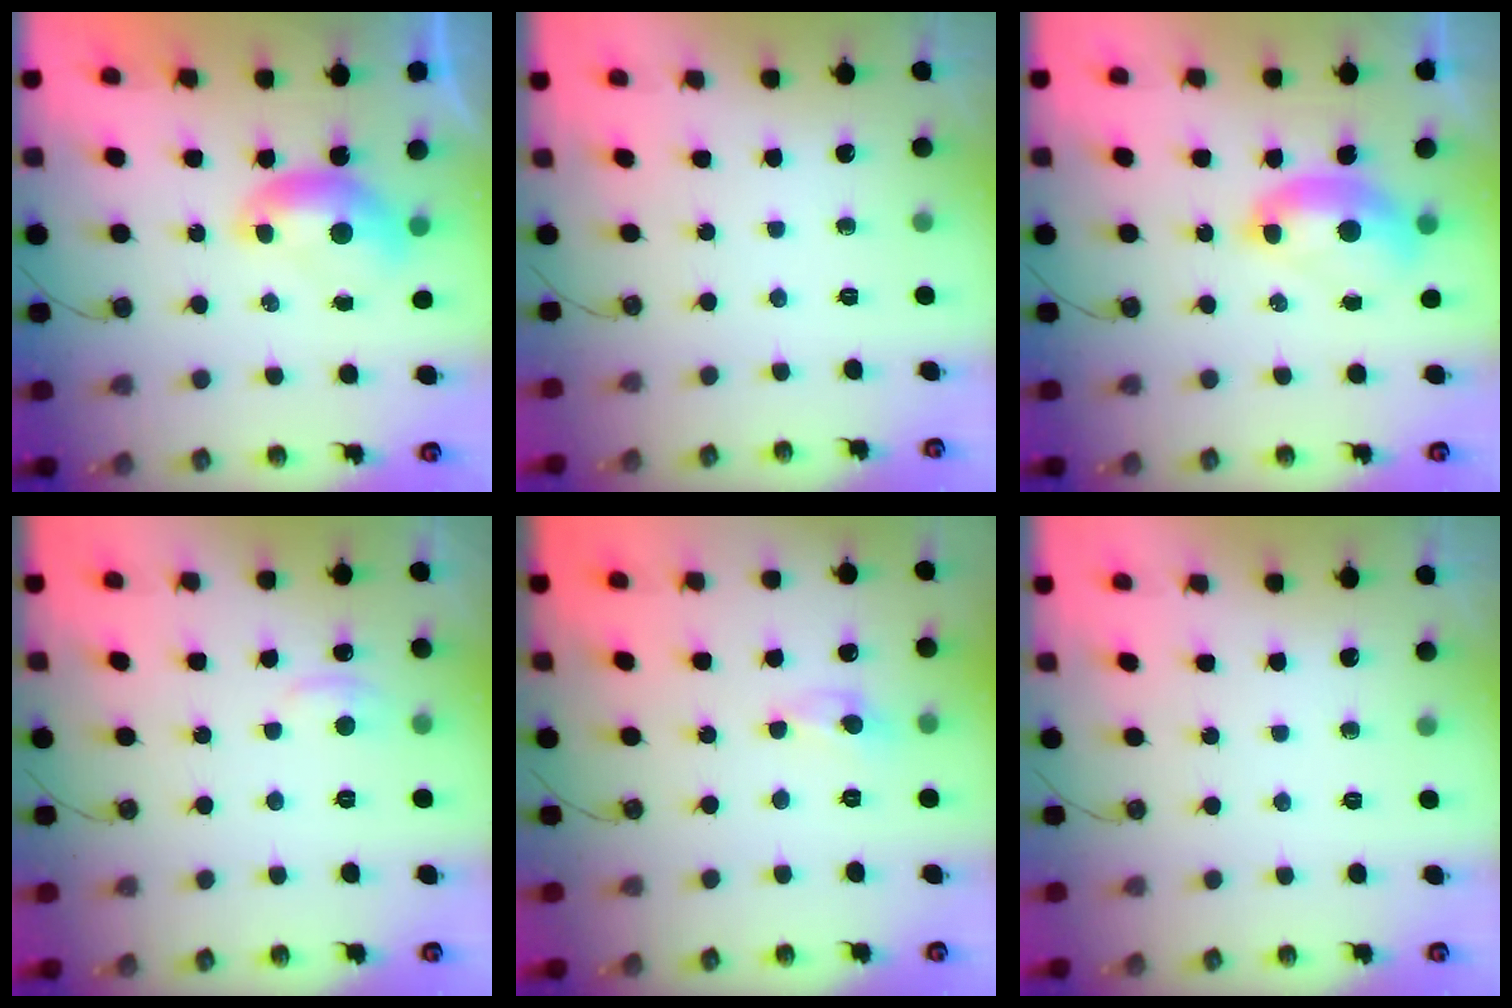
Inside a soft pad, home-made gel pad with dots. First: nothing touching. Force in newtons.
{"total": 0.0}
{"total": 2.7, "press": 2.6, "slide": 0.6}
{"total": 1.4, "press": 1.1, "slide": 0.8}
{"total": 0.0}
{"total": 0.0}